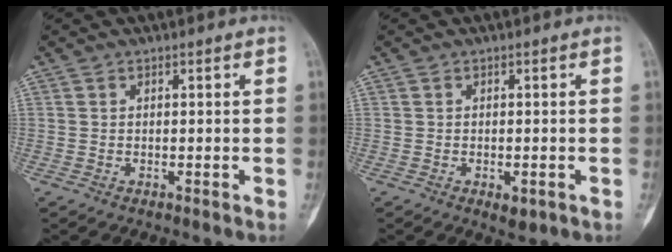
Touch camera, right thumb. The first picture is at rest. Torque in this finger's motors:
{"motor_torque": [0.77, 0.18, 0.48, -0.17, 0.07]}